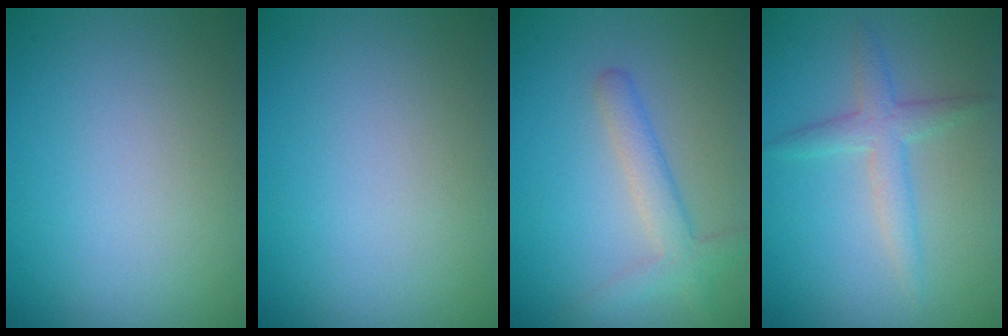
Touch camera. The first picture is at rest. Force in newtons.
{"total": 0.0}
{"total": 2.8, "press": 2.8, "slide": 0.1}
{"total": 2.7, "press": 2.7, "slide": 0.0}